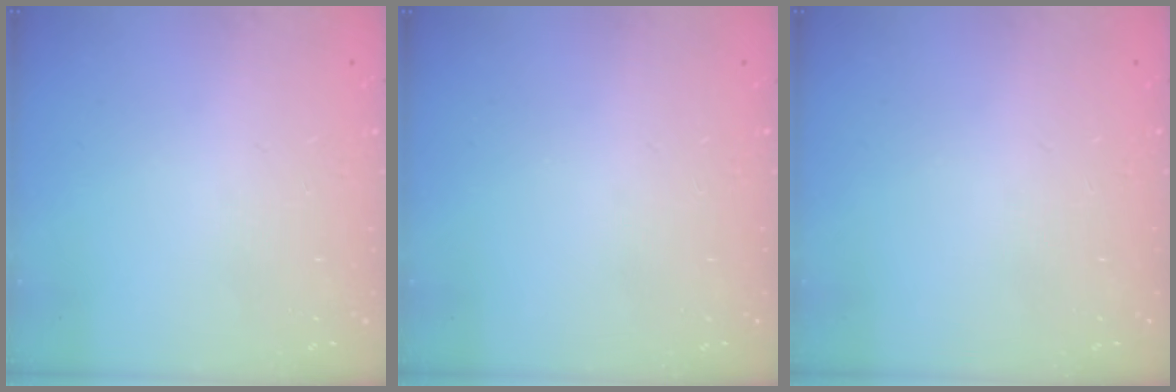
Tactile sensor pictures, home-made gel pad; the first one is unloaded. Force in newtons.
{"total": 0.0}
{"total": 0.0}